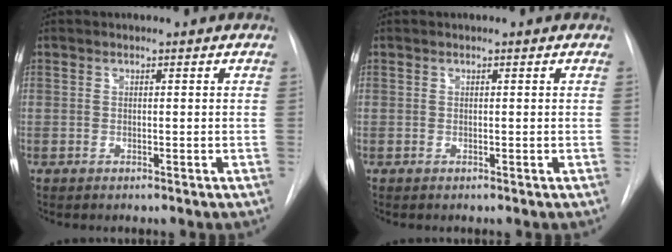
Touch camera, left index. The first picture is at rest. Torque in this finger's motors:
{"motor_torque": [-0.09, 0.11, 0.00, 0.00]}